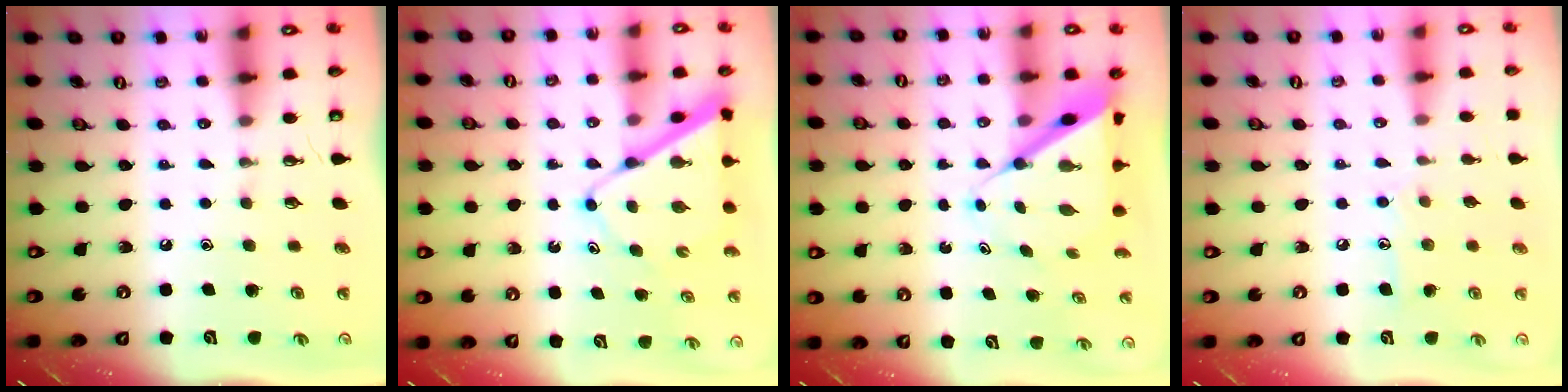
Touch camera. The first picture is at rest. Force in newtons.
{"total": 9.0, "press": 8.9, "slide": 0.8}
{"total": 9.0, "press": 9.0, "slide": 0.7}
{"total": 7.5, "press": 7.4, "slide": 0.5}